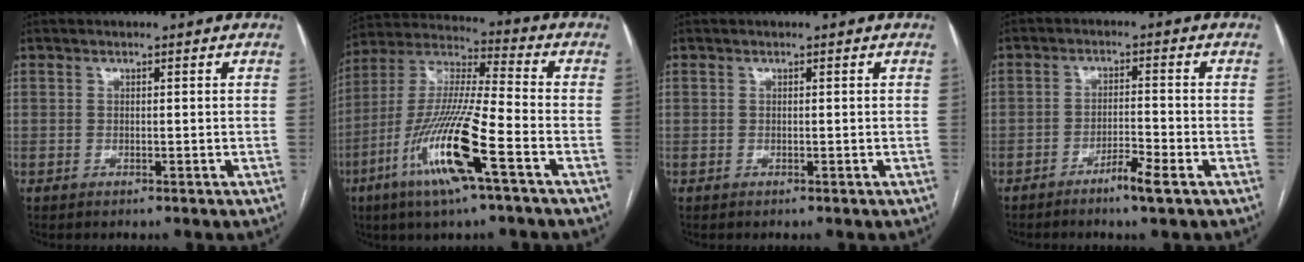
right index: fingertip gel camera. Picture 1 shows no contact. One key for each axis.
{"total": 16.7, "fx": -7.4, "fy": 0.9, "fz": 15.0, "tx": -0.309, "ty": -0.019, "tz": -0.141}
{"total": 0.0}
{"total": 4.2, "fx": -2.7, "fy": -0.1, "fz": 3.2, "tx": -0.055, "ty": -0.004, "tz": -0.050}